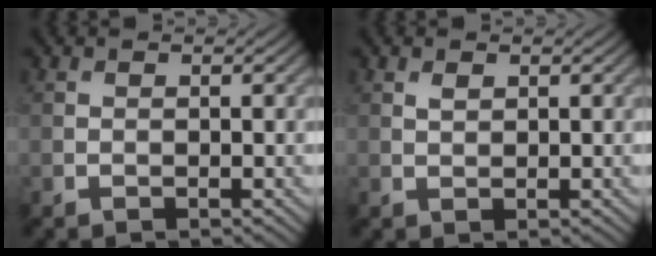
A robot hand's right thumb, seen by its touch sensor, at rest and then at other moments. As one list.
[{"total": 0.9, "force": [0.5, 0.5, 0.6], "torque": [-0.015, -0.002, 0.012]}]